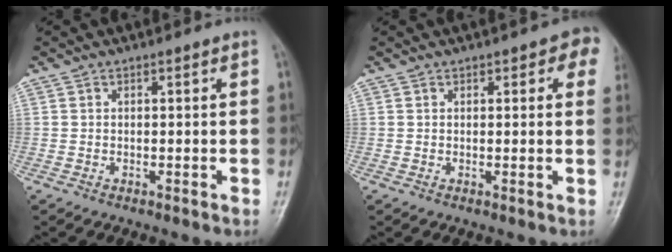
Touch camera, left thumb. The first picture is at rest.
{"total": 4.6, "force": [2.2, 2.5, 3.2], "torque": [0.006, -0.003, 0.017]}